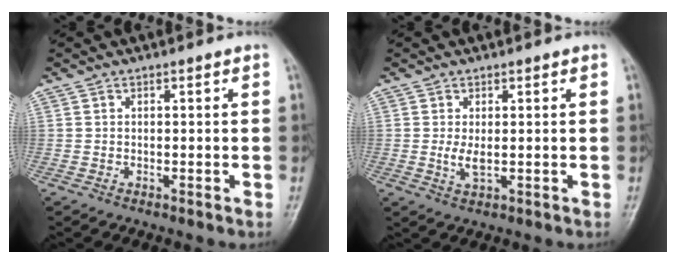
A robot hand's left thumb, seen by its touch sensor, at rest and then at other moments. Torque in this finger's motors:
{"motor_torque": [0.03, 0.04, 0.36, -0.24, 0.01]}